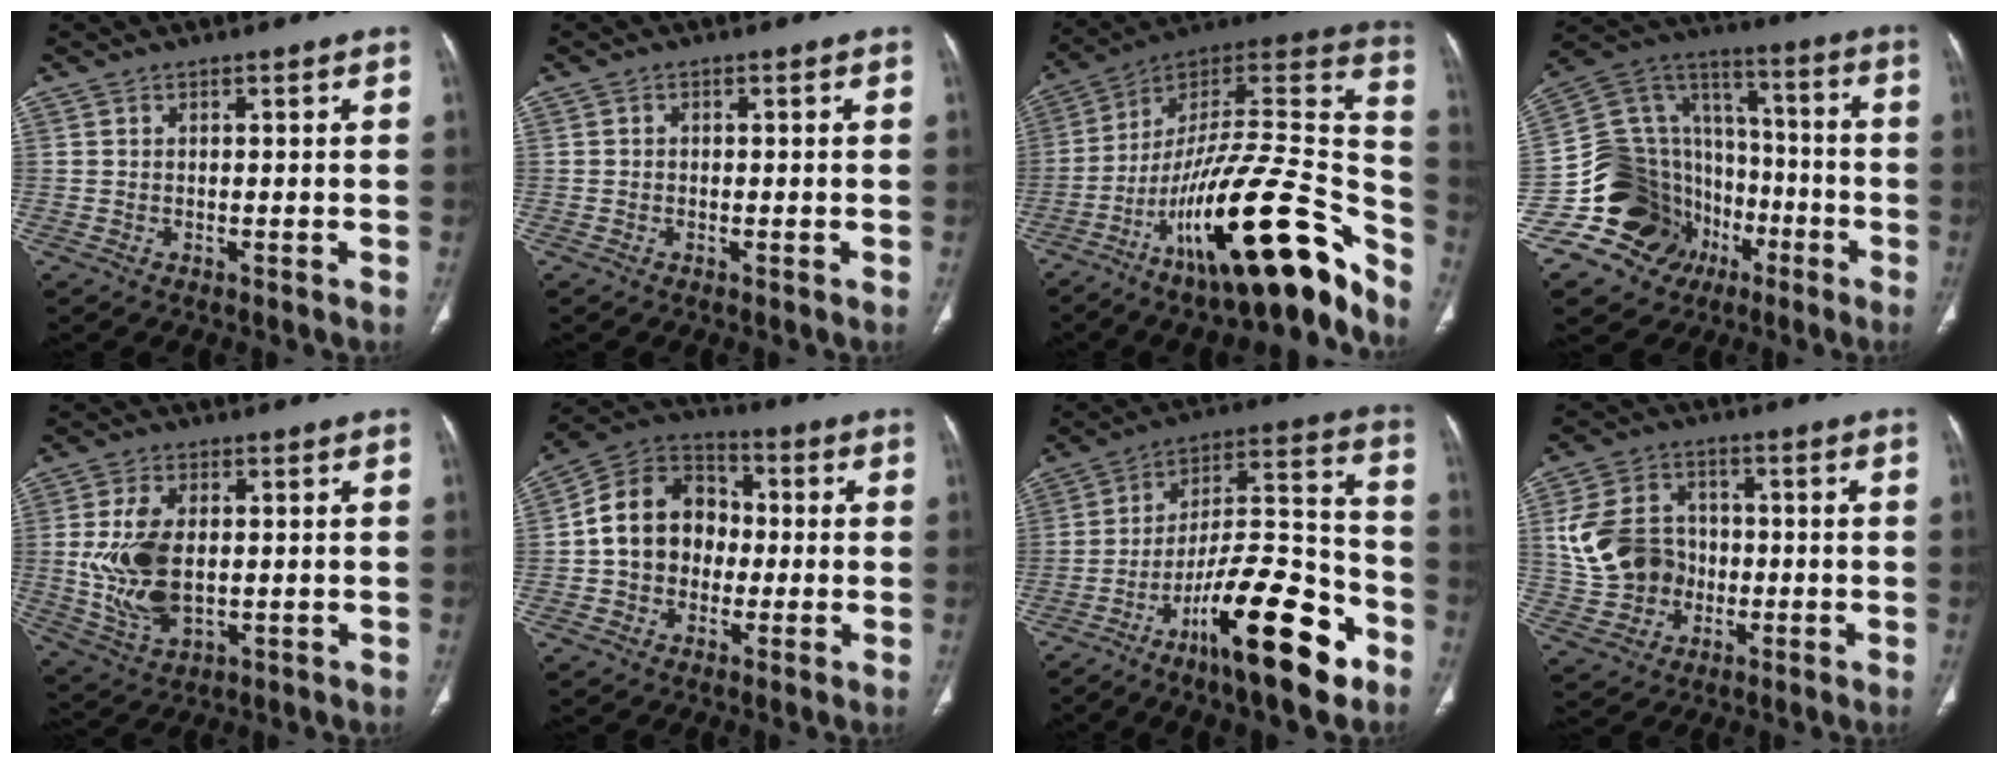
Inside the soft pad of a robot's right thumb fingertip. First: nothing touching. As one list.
[{"total": 0.6, "force": [-0.3, 0.6, 0.1], "torque": [0.004, 0.004, -0.009]}, {"total": 30.8, "force": [-18.0, 8.8, 23.5], "torque": [-0.293, 0.103, -0.288]}, {"total": 24.2, "force": [-9.4, 19.9, 10.2], "torque": [-0.147, 0.119, -0.147]}, {"total": 12.0, "force": [0.2, 6.9, 9.8], "torque": [-0.198, -0.008, 0.016]}, {"total": 14.0, "force": [-0.5, 11.5, 8.0], "torque": [-0.100, 0.038, -0.020]}, {"total": 22.6, "force": [-12.3, 6.1, 17.9], "torque": [-0.295, 0.076, -0.202]}, {"total": 13.3, "force": [-0.3, 11.4, 6.8], "torque": [-0.108, 0.017, 0.001]}]